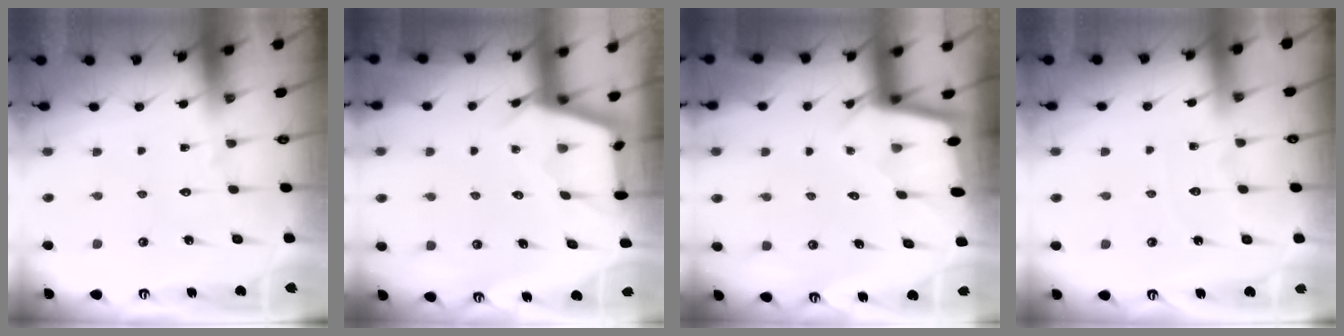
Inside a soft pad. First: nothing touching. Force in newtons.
{"total": 2.9, "press": 2.9, "slide": 0.3}
{"total": 1.9, "press": 1.9, "slide": 0.2}
{"total": 2.4, "press": 2.3, "slide": 0.4}